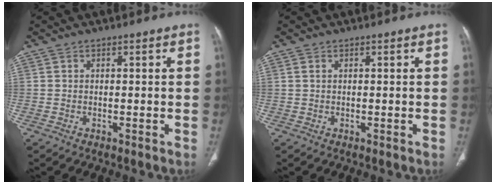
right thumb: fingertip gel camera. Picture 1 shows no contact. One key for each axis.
{"total": 0.5, "fx": 0.1, "fy": 0.4, "fz": 0.3, "tx": -0.007, "ty": 0.000, "tz": 0.003}